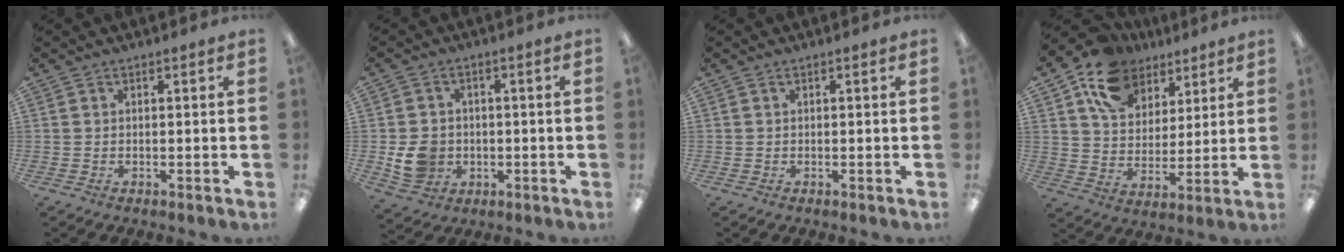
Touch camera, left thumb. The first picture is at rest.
{"total": 7.3, "force": [-1.2, 6.4, 3.3], "torque": [-0.064, 0.009, -0.019]}
{"total": 0.0}
{"total": 14.3, "force": [9.0, 9.8, 5.2], "torque": [-0.105, -0.043, 0.173]}